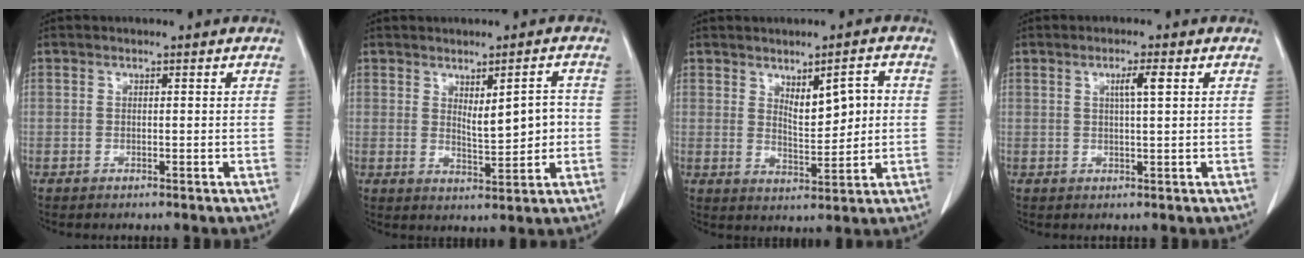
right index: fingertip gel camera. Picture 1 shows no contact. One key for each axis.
{"total": 5.6, "fx": 0.6, "fy": 1.6, "fz": 5.3, "tx": -0.082, "ty": -0.001, "tz": 0.019}
{"total": 6.4, "fx": 1.6, "fy": 2.1, "fz": 5.9, "tx": -0.094, "ty": -0.001, "tz": 0.036}
{"total": 2.7, "fx": 0.9, "fy": -0.1, "fz": 2.6, "tx": -0.046, "ty": 0.001, "tz": 0.015}